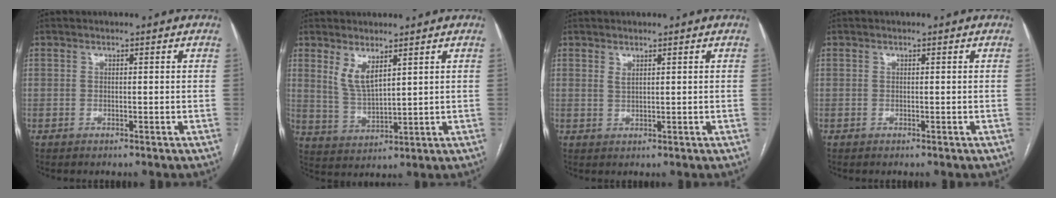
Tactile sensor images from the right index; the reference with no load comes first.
{"total": 5.1, "force": [3.1, 1.4, 3.7], "torque": [-0.081, -0.014, 0.072]}
{"total": 1.0, "force": [0.7, 0.2, 0.6], "torque": [-0.013, -0.004, 0.017]}
{"total": 0.0}